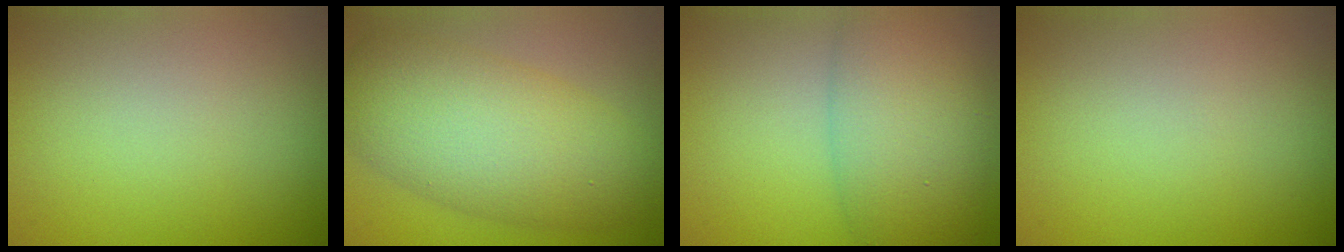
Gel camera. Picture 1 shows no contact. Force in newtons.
{"total": 8.5, "press": 8.5, "slide": 0.3}
{"total": 7.5, "press": 7.5, "slide": 0.4}
{"total": 0.0}